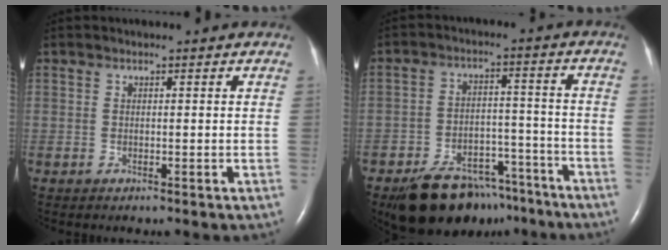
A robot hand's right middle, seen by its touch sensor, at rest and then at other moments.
{"total": 13.8, "force": [-10.8, 6.6, 5.5], "torque": [-0.073, 0.026, -0.161]}